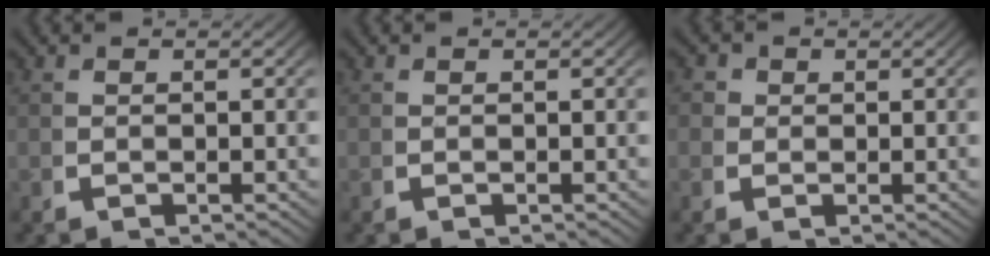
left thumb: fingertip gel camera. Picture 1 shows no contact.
{"total": 0.0}
{"total": 1.9, "force": [0.6, 1.8, 0.5], "torque": [-0.011, -0.006, 0.007]}